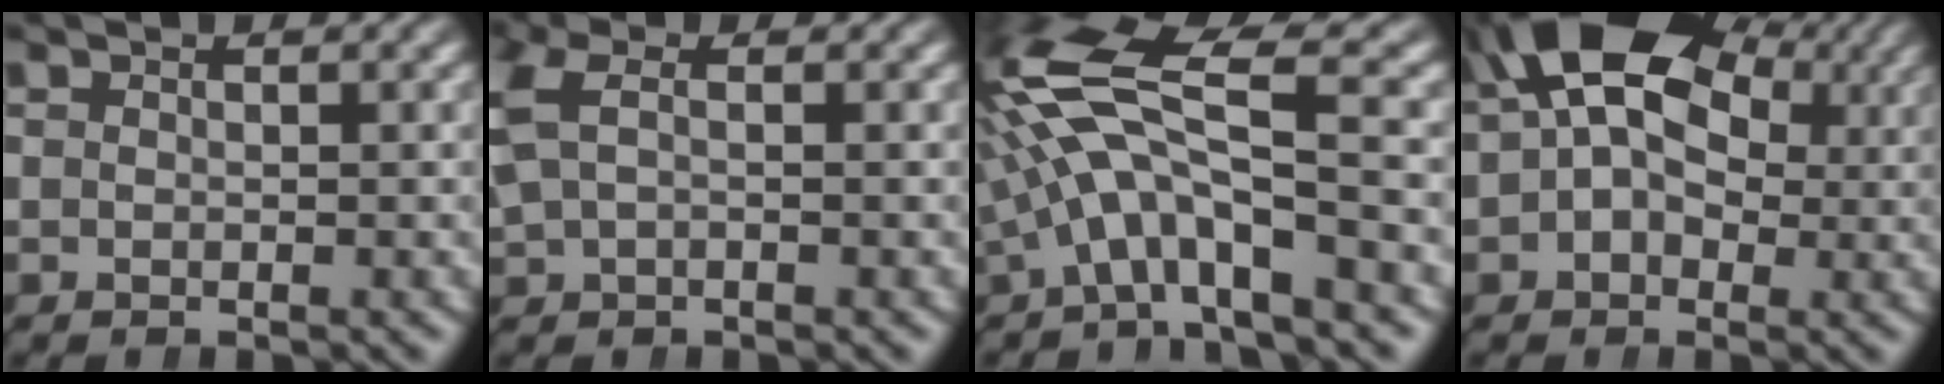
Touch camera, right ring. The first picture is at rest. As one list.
[{"total": 3.2, "force": [0.4, 2.2, 2.3], "torque": [-0.075, -0.002, 0.014]}, {"total": 8.3, "force": [1.4, 3.7, 7.2], "torque": [-0.151, 0.002, 0.024]}, {"total": 15.8, "force": [4.1, 11.2, 10.3], "torque": [-0.170, 0.017, 0.045]}]